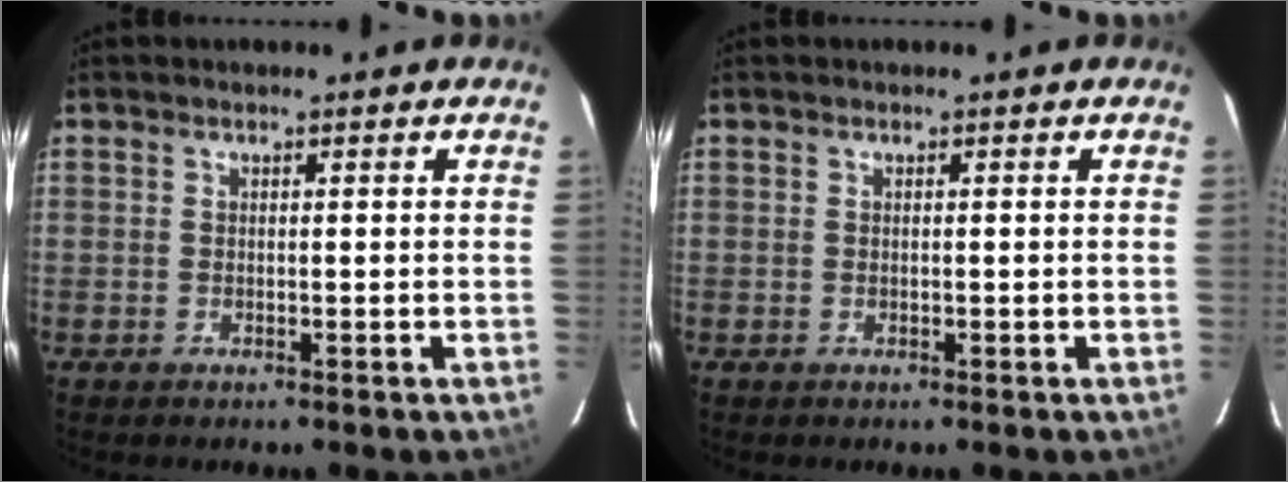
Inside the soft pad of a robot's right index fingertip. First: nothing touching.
{"total": 0.0}